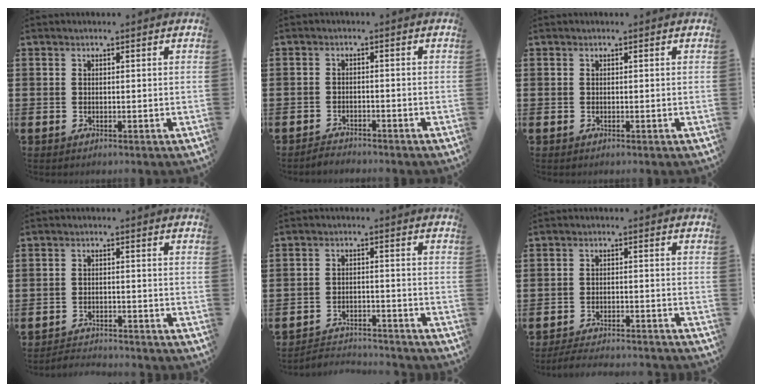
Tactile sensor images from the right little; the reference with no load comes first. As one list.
[{"total": 1.6, "force": [-1.6, 0.1, -0.2], "torque": [-0.003, 0.005, -0.034]}, {"total": 0.0}, {"total": 2.4, "force": [-2.4, 0.0, -0.2], "torque": [-0.003, 0.003, -0.052]}, {"total": 3.0, "force": [-3.0, 0.2, 0.0], "torque": [-0.006, 0.003, -0.066]}, {"total": 3.1, "force": [-3.1, -0.1, 0.5], "torque": [-0.009, 0.001, -0.063]}]